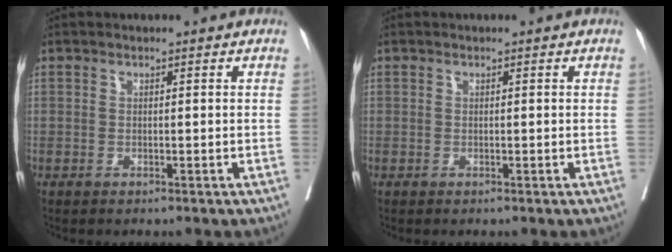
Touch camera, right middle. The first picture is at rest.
{"total": 0.0}